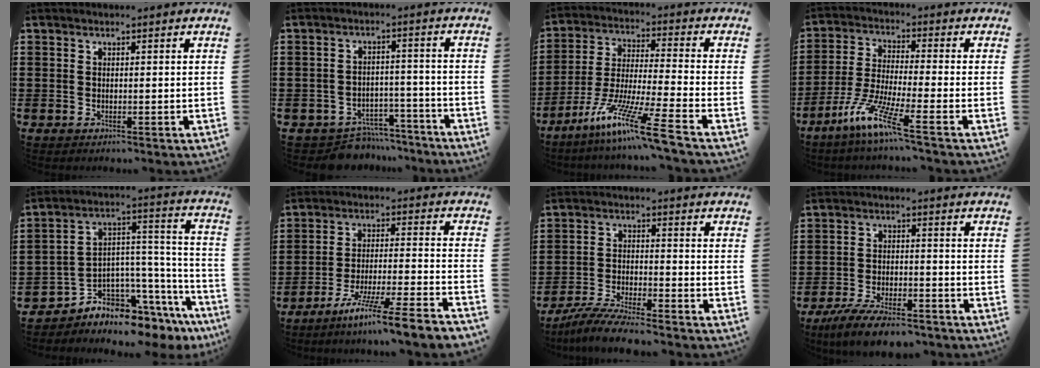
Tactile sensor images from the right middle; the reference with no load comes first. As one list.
[{"total": 5.2, "force": [-5.0, 1.4, 0.4], "torque": [-0.009, 0.016, -0.100]}, {"total": 11.6, "force": [-8.2, -0.2, 8.2], "torque": [-0.167, -0.006, -0.164]}, {"total": 8.4, "force": [-5.7, 0.0, 6.2], "torque": [-0.140, -0.018, -0.113]}, {"total": 4.7, "force": [-4.1, 2.2, 0.3], "torque": [-0.014, -0.015, -0.078]}, {"total": 9.2, "force": [-7.8, -1.3, 4.6], "torque": [-0.080, -0.007, -0.153]}, {"total": 6.4, "force": [-5.9, 0.2, 2.4], "torque": [-0.056, -0.008, -0.115]}, {"total": 7.1, "force": [-6.2, 1.3, 3.2], "torque": [-0.065, 0.001, -0.116]}]